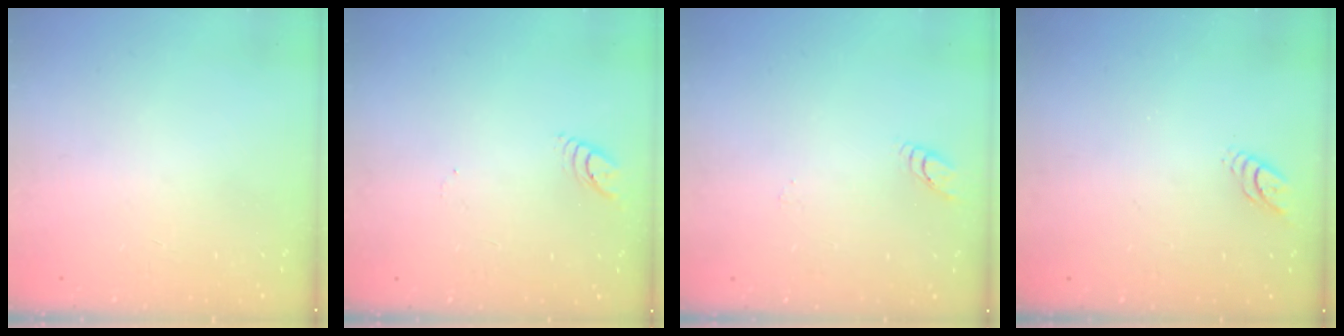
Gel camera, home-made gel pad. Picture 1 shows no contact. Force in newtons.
{"total": 3.8, "press": 3.8, "slide": 0.4}
{"total": 2.8, "press": 2.8, "slide": 0.3}
{"total": 3.6, "press": 3.5, "slide": 0.3}